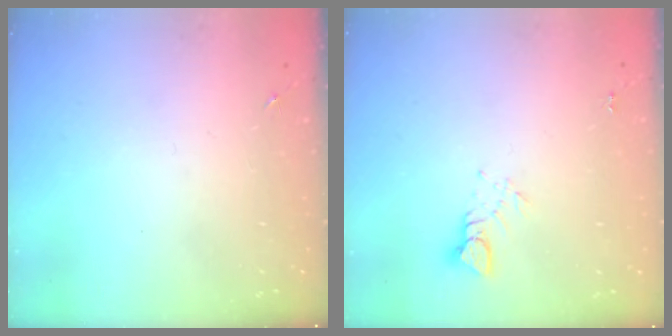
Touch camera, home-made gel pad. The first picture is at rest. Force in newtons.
{"total": 3.5, "press": 3.5, "slide": 0.3}